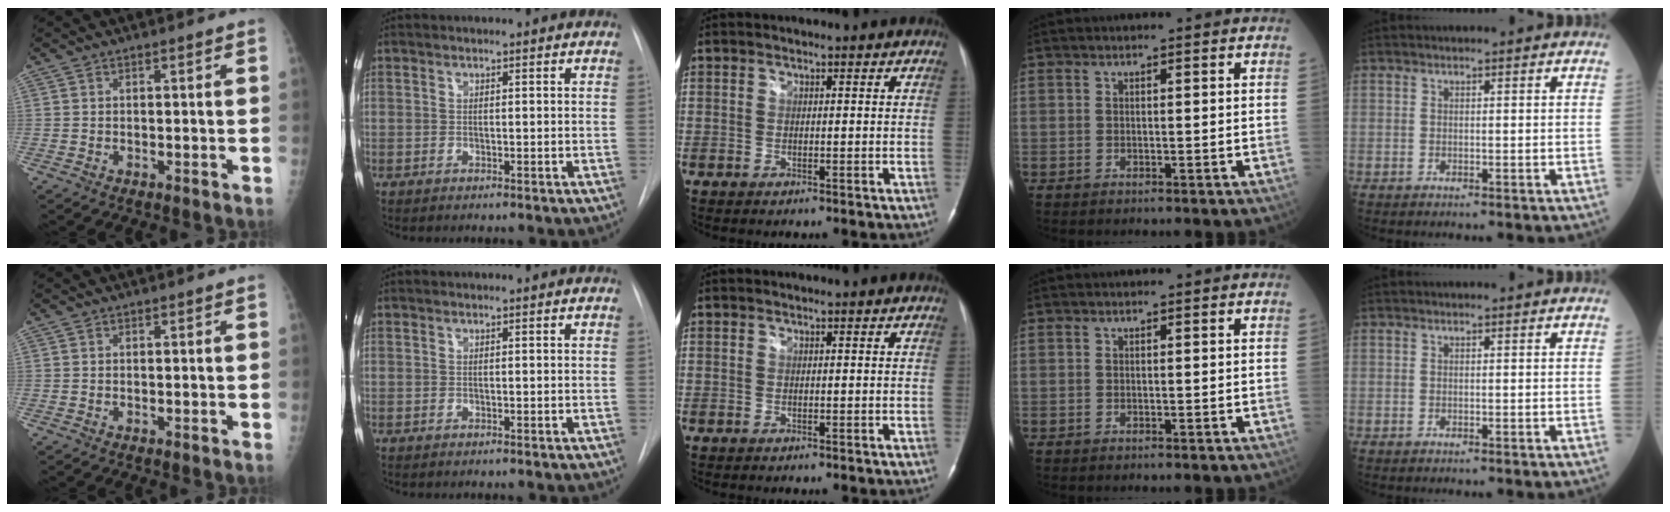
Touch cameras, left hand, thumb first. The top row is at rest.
{}